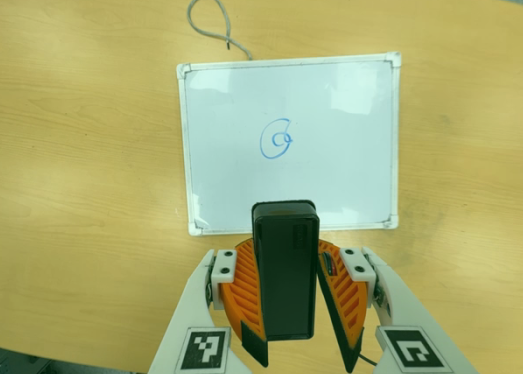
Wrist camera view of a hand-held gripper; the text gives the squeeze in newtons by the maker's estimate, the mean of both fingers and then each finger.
{"total": 7.9, "left": 8.8, "right": 7.0}